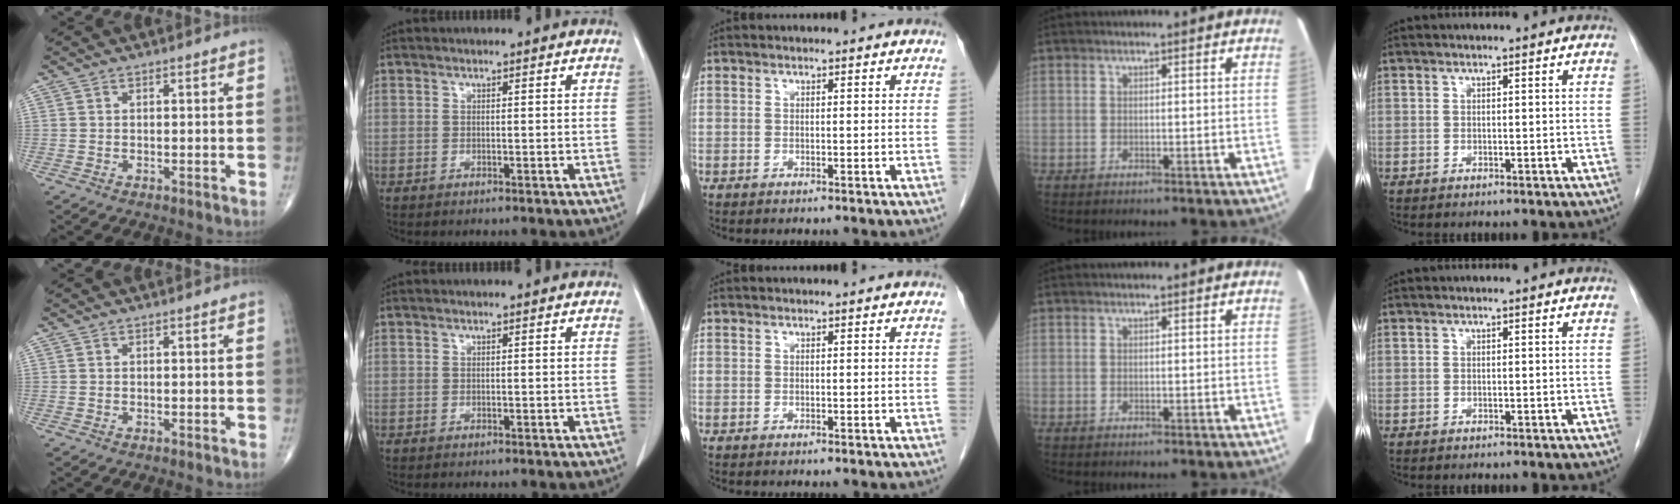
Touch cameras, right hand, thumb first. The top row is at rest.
{}